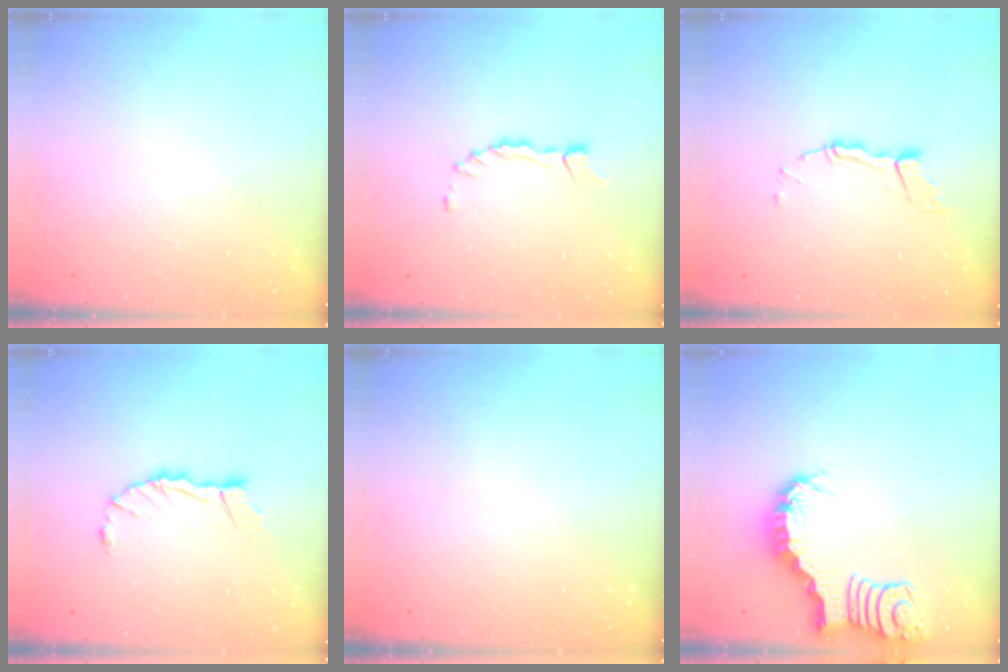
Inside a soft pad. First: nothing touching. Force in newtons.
{"total": 1.3, "press": 1.3, "slide": 0.1}
{"total": 5.8, "press": 5.8, "slide": 0.1}
{"total": 8.5, "press": 8.5, "slide": 1.1}
{"total": 0.0}
{"total": 2.7, "press": 2.6, "slide": 0.4}